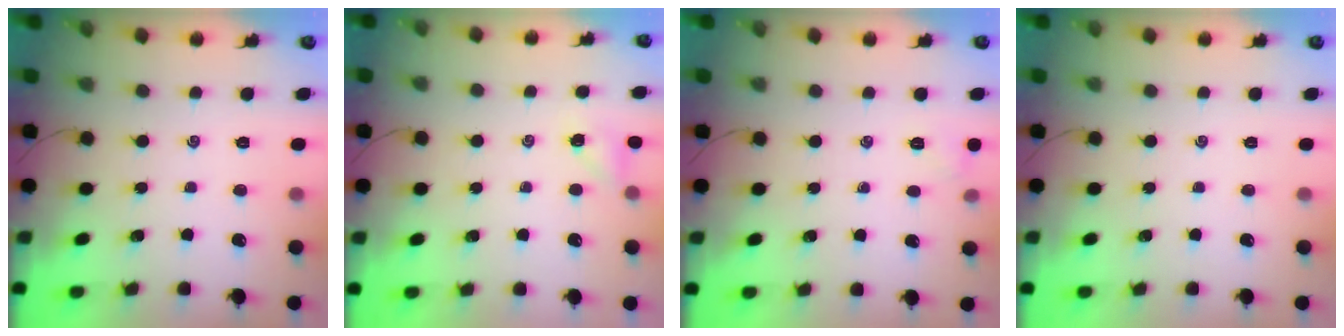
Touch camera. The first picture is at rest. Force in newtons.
{"total": 4.2, "press": 4.1, "slide": 0.9}
{"total": 3.2, "press": 3.1, "slide": 0.9}
{"total": 0.0}